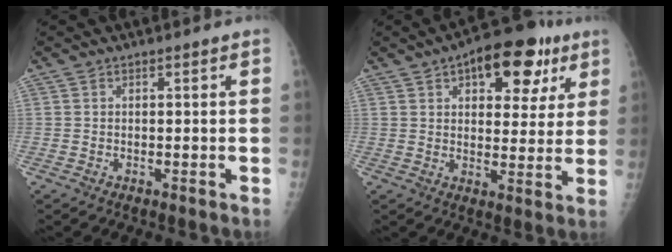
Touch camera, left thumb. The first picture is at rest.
{"total": 15.1, "force": [7.4, 7.6, 10.7], "torque": [-0.092, -0.009, 0.098]}